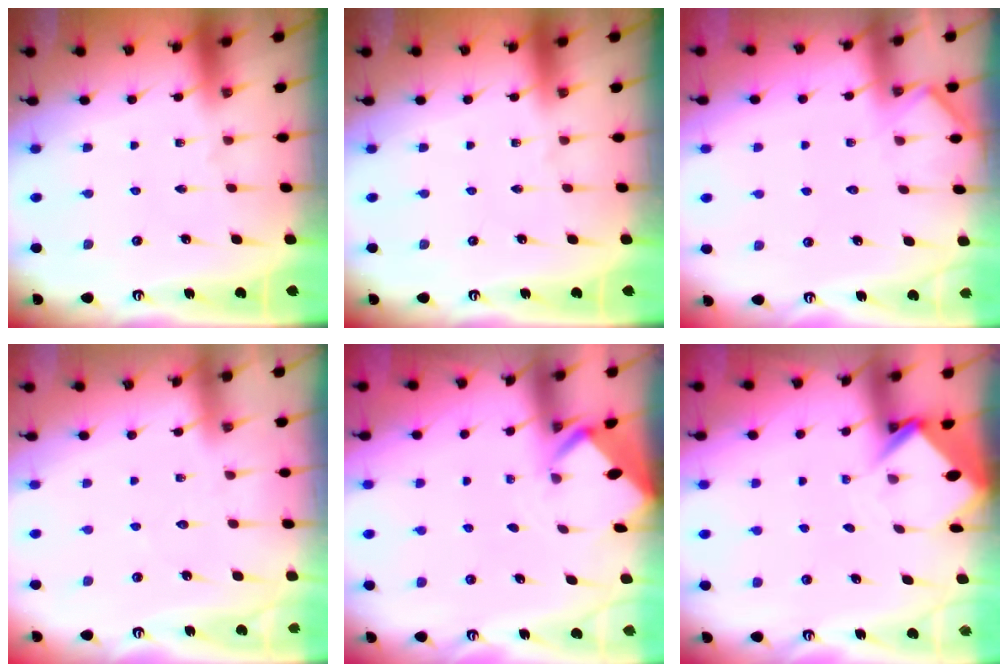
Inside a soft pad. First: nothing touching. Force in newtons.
{"total": 0.0}
{"total": 5.4, "press": 5.4, "slide": 0.5}
{"total": 3.6, "press": 3.6, "slide": 0.5}
{"total": 2.0, "press": 2.0, "slide": 0.2}
{"total": 3.6, "press": 3.6, "slide": 0.2}